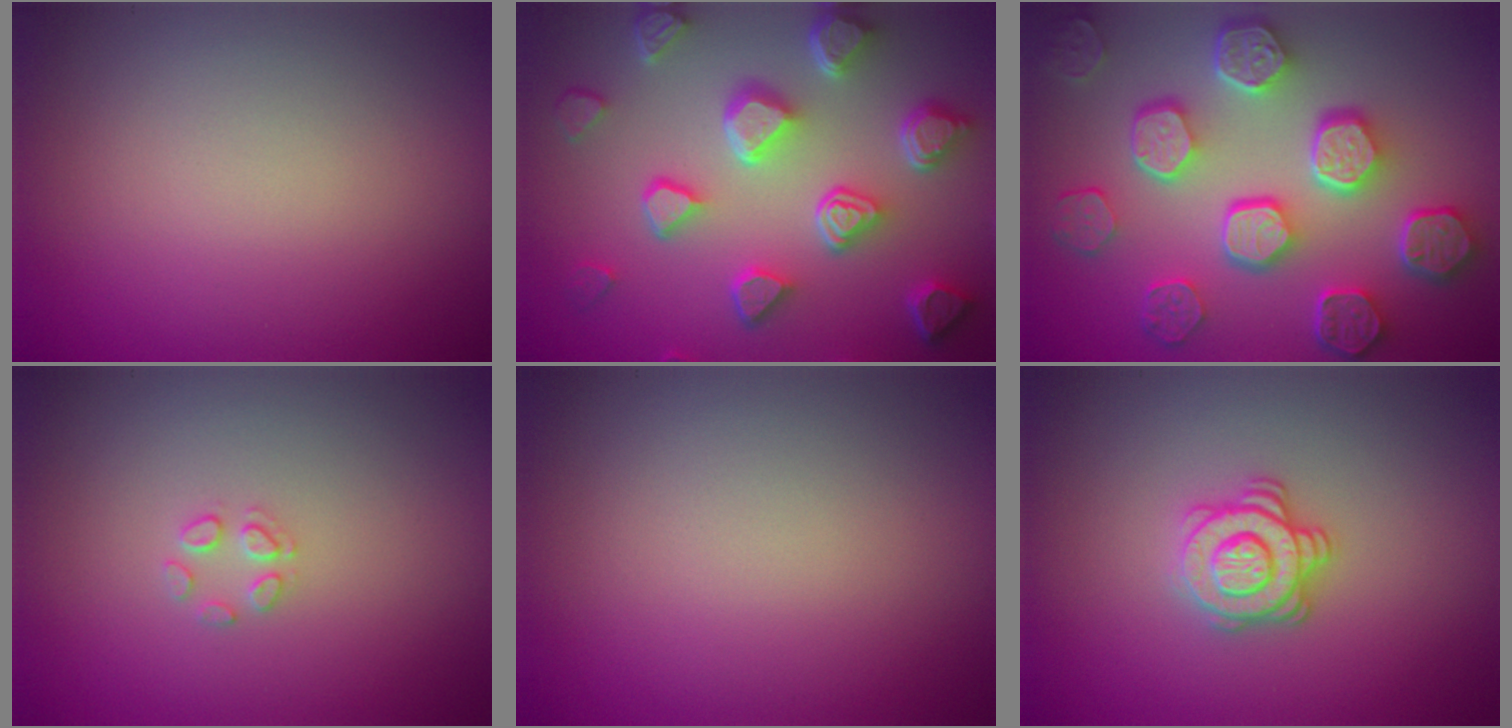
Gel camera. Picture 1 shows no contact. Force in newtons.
{"total": 7.5, "press": 5.7, "slide": 4.8}
{"total": 8.3, "press": 6.4, "slide": 5.3}
{"total": 1.2, "press": 1.2, "slide": 0.1}
{"total": 0.0}
{"total": 3.3, "press": 3.0, "slide": 1.4}